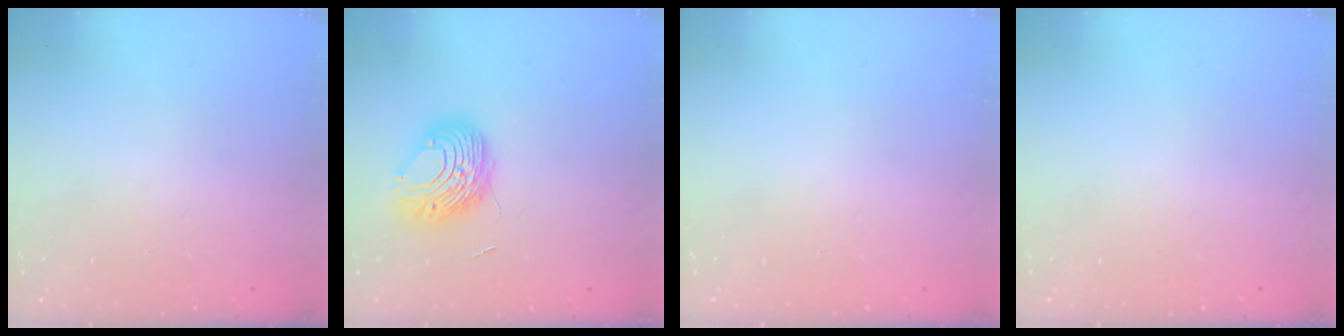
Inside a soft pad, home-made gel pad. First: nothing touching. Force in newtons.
{"total": 9.8, "press": 9.7, "slide": 1.2}
{"total": 0.0}
{"total": 0.0}